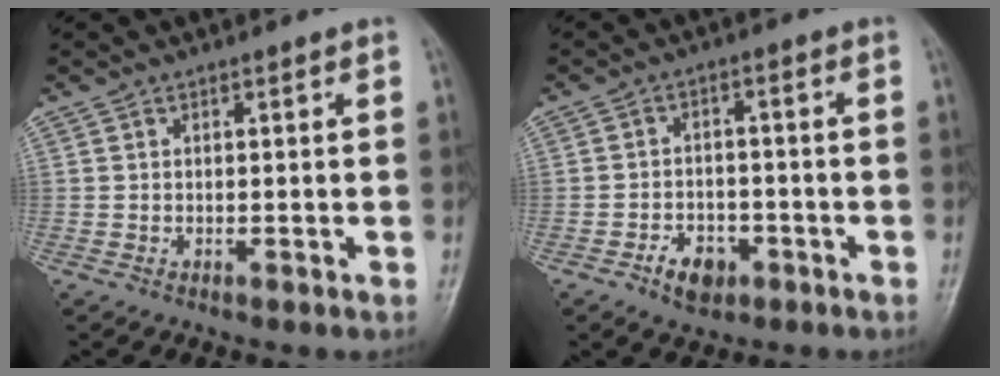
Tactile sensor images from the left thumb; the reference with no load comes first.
{"total": 5.7, "force": [-3.0, 3.9, 3.0], "torque": [-0.033, 0.022, -0.047]}